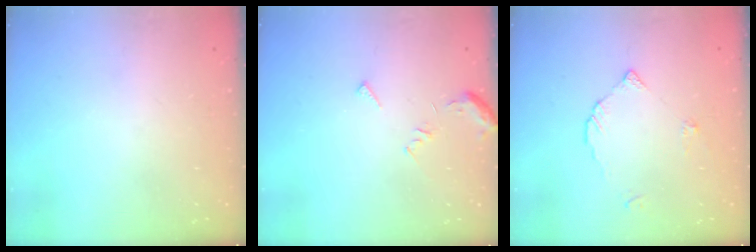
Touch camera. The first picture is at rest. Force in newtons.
{"total": 5.8, "press": 5.8, "slide": 0.5}
{"total": 2.9, "press": 2.9, "slide": 0.2}